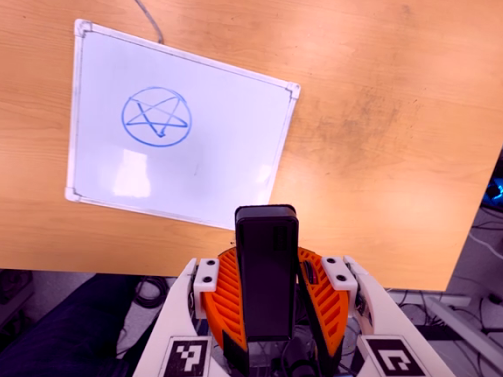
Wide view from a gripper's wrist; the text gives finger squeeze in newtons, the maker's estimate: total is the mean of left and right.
{"total": 6.3, "left": 5.9, "right": 6.6}